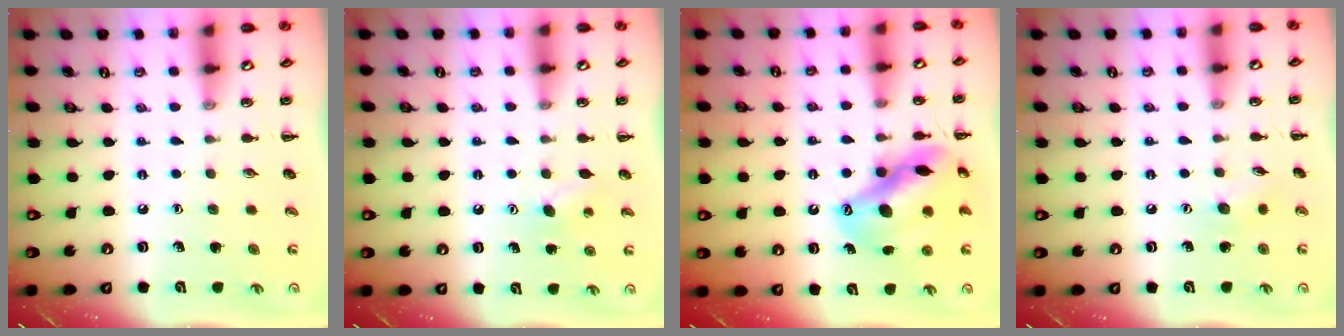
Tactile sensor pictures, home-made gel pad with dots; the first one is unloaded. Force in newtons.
{"total": 5.1, "press": 5.0, "slide": 0.9}
{"total": 15.6, "press": 15.0, "slide": 4.1}
{"total": 5.5, "press": 5.4, "slide": 1.3}